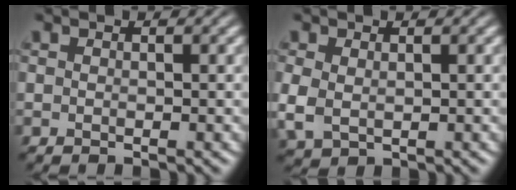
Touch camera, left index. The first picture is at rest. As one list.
[{"total": 2.9, "force": [-0.3, 2.1, 2.0], "torque": [-0.050, -0.012, 0.000]}]